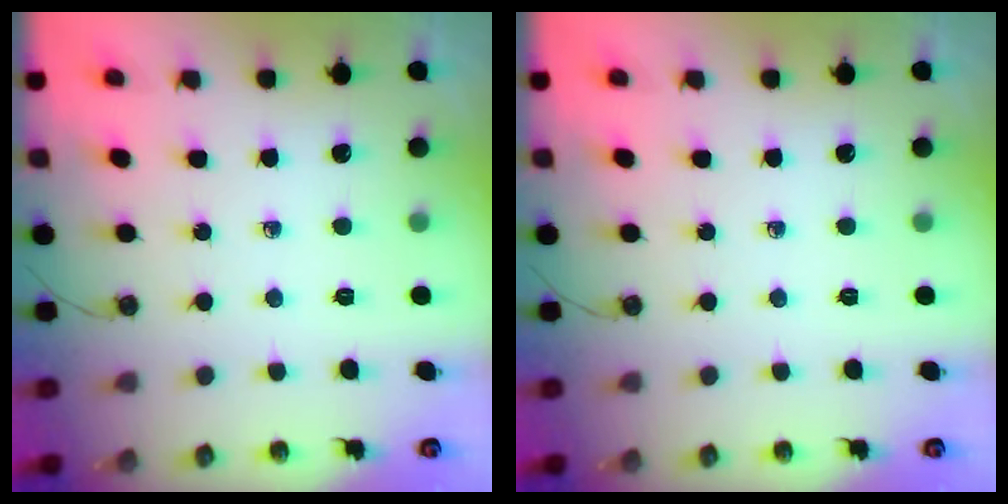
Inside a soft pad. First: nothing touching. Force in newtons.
{"total": 0.0}